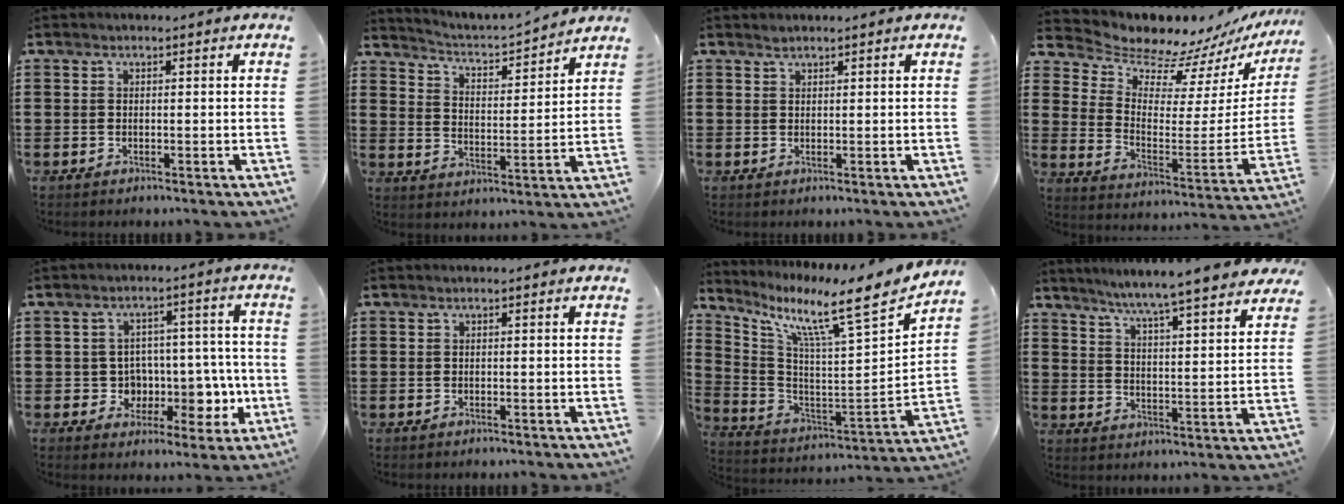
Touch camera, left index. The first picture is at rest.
{"total": 2.8, "force": [2.7, 0.2, 0.6], "torque": [-0.032, -0.031, 0.035]}
{"total": 0.9, "force": [0.9, 0.2, 0.1], "torque": [-0.005, -0.001, 0.017]}
{"total": 7.8, "force": [7.4, 2.3, 0.5], "torque": [-0.044, -0.074, 0.124]}
{"total": 6.9, "force": [-0.2, 6.4, 2.6], "torque": [-0.040, -0.014, 0.001]}
{"total": 0.0}
{"total": 9.7, "force": [7.5, -0.1, 6.2], "torque": [-0.131, -0.074, 0.105]}
{"total": 5.7, "force": [5.3, -0.9, 1.7], "torque": [-0.058, -0.042, 0.086]}